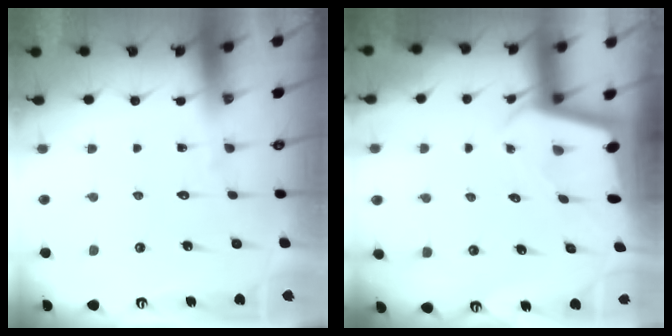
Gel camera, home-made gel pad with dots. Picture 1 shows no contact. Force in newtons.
{"total": 1.8, "press": 1.8, "slide": 0.1}